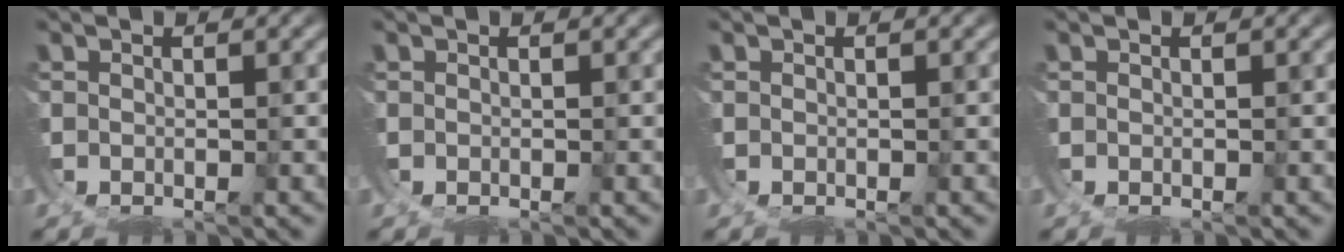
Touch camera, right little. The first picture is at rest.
{"total": 0.0}
{"total": 0.0}
{"total": 0.0}